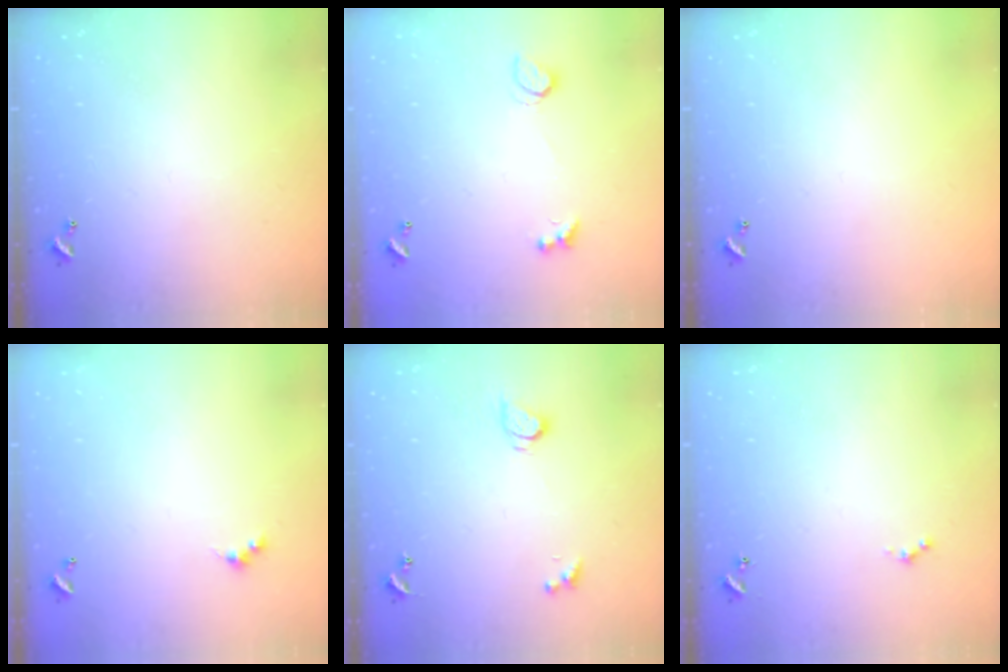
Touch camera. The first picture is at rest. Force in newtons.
{"total": 2.3, "press": 1.9, "slide": 1.1}
{"total": 0.0}
{"total": 1.5, "press": 1.4, "slide": 0.3}
{"total": 2.7, "press": 2.7, "slide": 0.3}
{"total": 0.0}